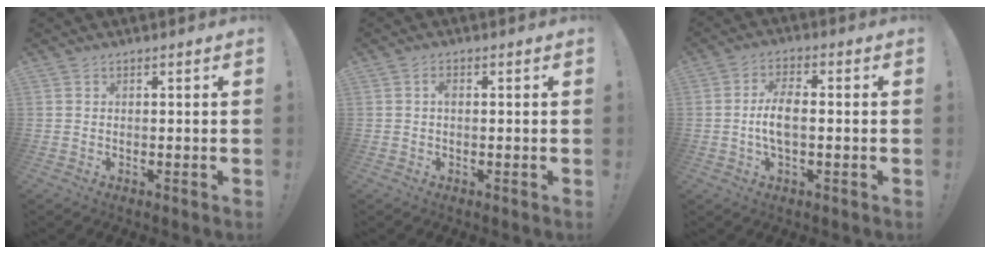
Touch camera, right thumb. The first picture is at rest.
{"total": 1.3, "force": [0.0, 0.8, 1.1], "torque": [-0.029, 0.007, 0.000]}
{"total": 7.0, "force": [-0.9, 2.8, 6.3], "torque": [-0.126, 0.001, -0.018]}